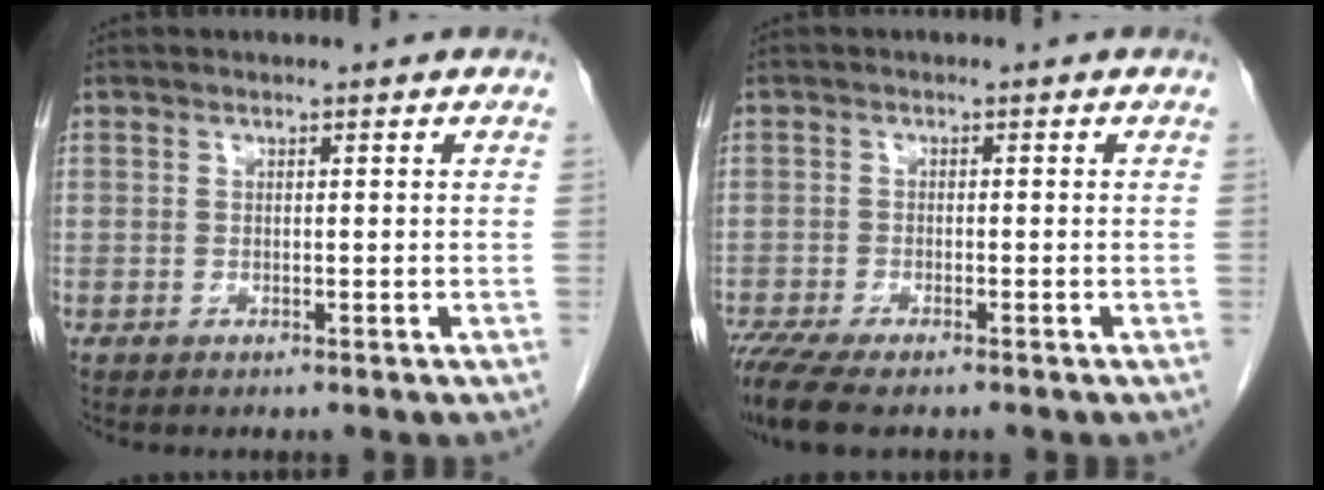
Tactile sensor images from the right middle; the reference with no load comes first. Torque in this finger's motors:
{"motor_torque": [1.11, -0.76, 0.16, 0.09]}